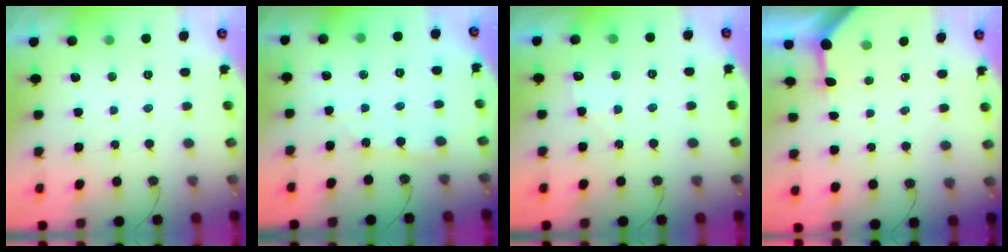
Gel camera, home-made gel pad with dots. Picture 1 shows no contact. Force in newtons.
{"total": 3.2, "press": 3.2, "slide": 0.5}
{"total": 6.0, "press": 5.9, "slide": 0.8}
{"total": 3.6, "press": 3.6, "slide": 0.4}